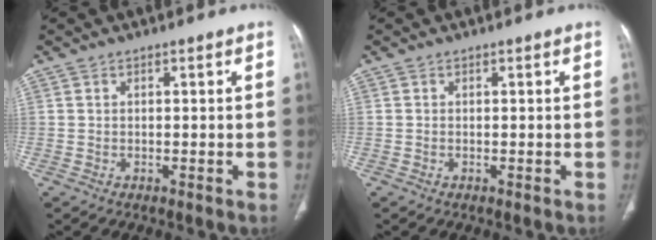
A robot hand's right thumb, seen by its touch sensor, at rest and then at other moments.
{"total": 0.0}